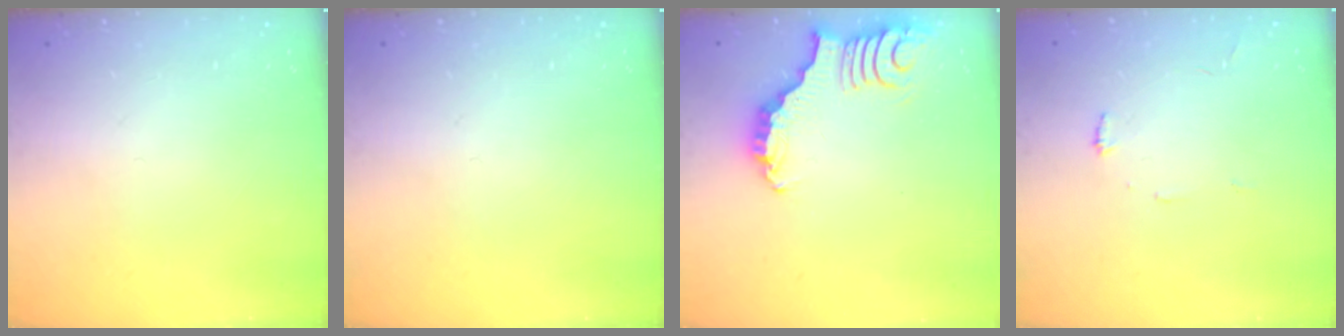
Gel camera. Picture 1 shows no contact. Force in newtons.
{"total": 0.0}
{"total": 3.2, "press": 3.1, "slide": 0.6}
{"total": 5.4, "press": 5.4, "slide": 0.2}